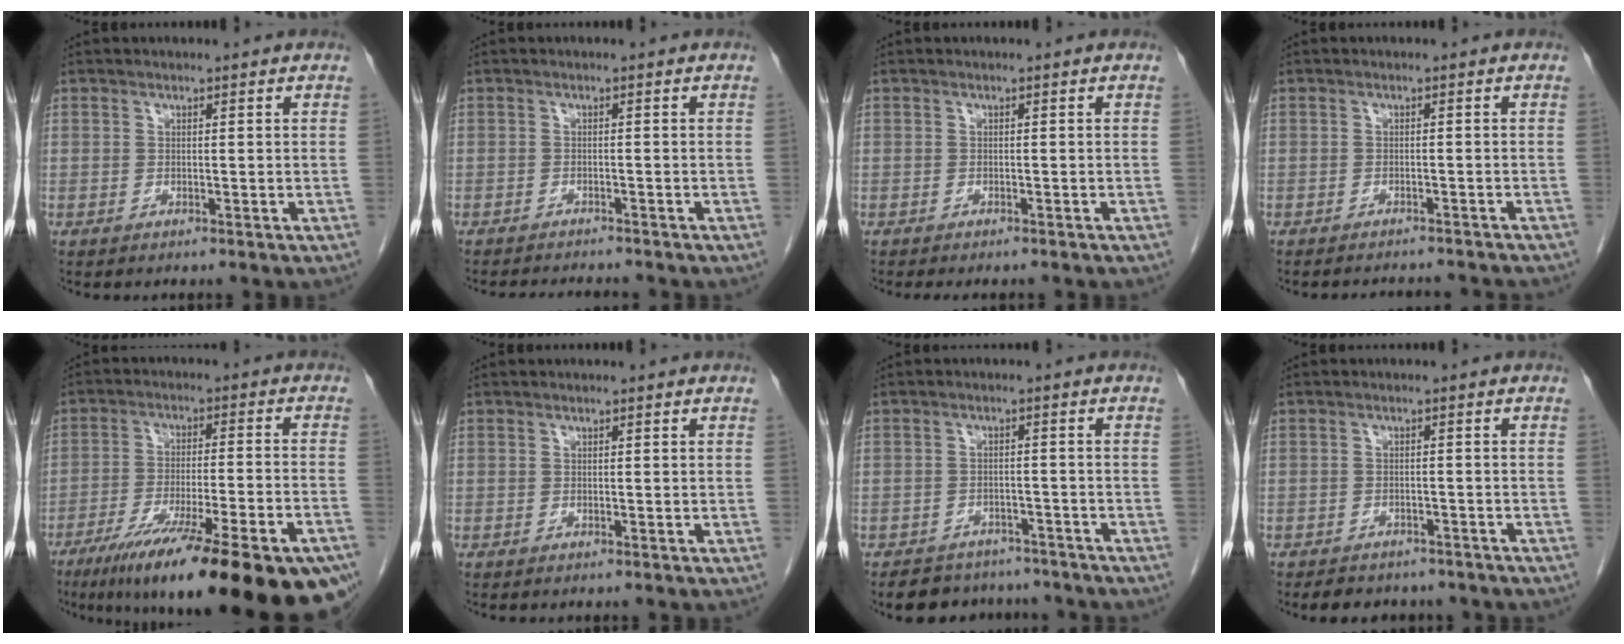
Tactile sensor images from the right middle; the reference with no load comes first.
{"total": 5.4, "force": [-5.2, 0.7, 1.5], "torque": [-0.016, -0.007, -0.072]}
{"total": 3.6, "force": [-3.2, 1.0, 1.4], "torque": [-0.012, -0.005, -0.039]}
{"total": 6.8, "force": [-6.6, 0.9, 1.3], "torque": [-0.011, 0.000, -0.072]}
{"total": 27.0, "force": [-19.2, 3.2, 18.8], "torque": [-0.220, -0.038, -0.282]}
{"total": 0.0}
{"total": 8.5, "force": [-7.4, 4.0, 1.3], "torque": [-0.009, 0.010, -0.092]}
{"total": 7.1, "force": [-6.0, 3.0, 2.2], "torque": [-0.031, 0.006, -0.068]}